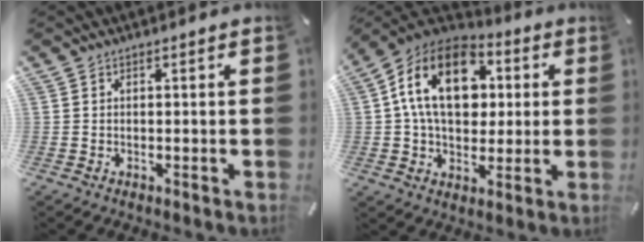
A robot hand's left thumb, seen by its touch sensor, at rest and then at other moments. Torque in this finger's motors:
{"motor_torque": [0.96, 0.92, 2.52, -0.25, 0.42]}